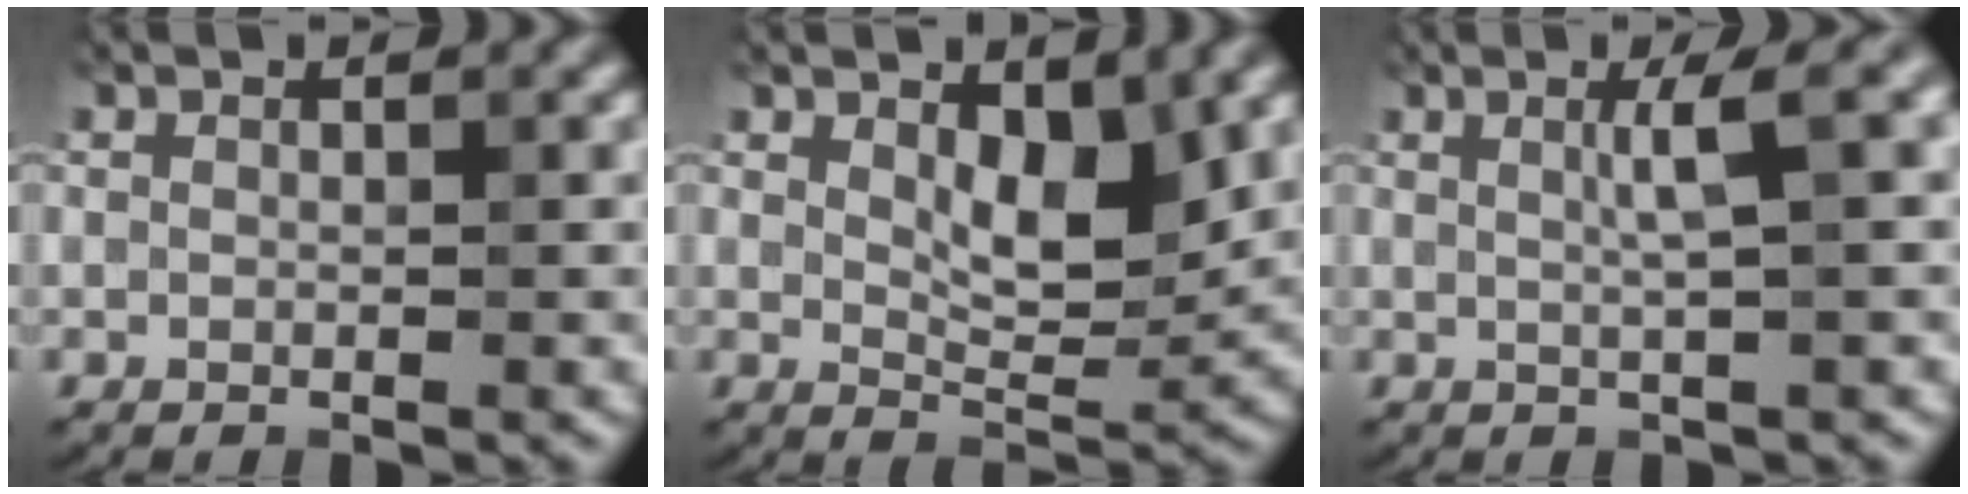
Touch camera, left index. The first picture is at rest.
{"total": 4.0, "force": [1.6, 1.7, 3.2], "torque": [-0.059, -0.005, 0.030]}
{"total": 3.1, "force": [0.8, 0.2, 3.0], "torque": [-0.047, 0.016, 0.011]}